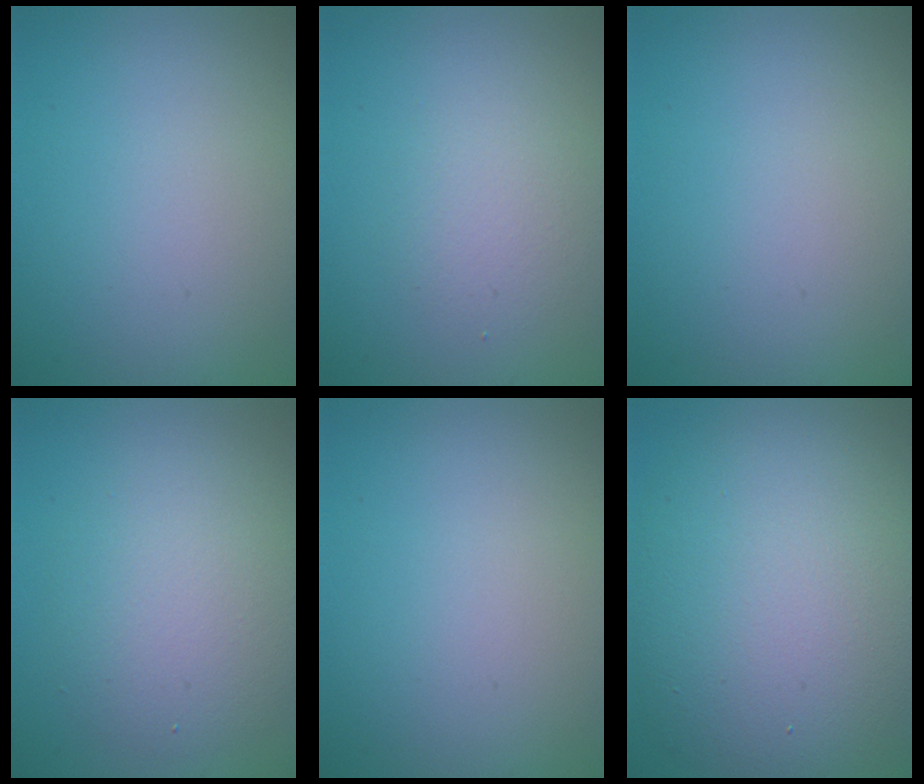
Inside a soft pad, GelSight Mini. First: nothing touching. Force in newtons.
{"total": 2.2, "press": 2.2, "slide": 0.1}
{"total": 0.0}
{"total": 4.7, "press": 4.7, "slide": 0.4}
{"total": 0.0}
{"total": 12.0, "press": 12.0, "slide": 1.1}